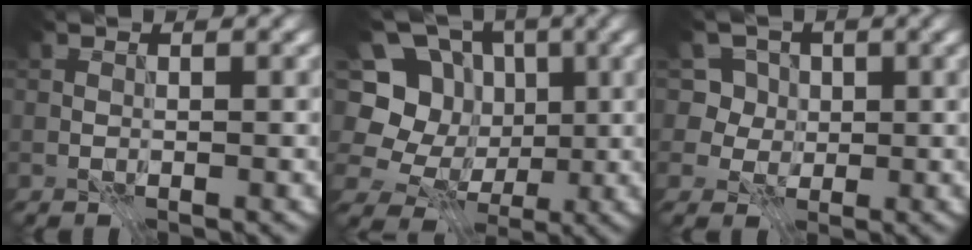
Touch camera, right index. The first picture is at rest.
{"total": 10.3, "force": [1.2, 9.2, 4.4], "torque": [-0.099, 0.039, -0.014]}
{"total": 6.9, "force": [2.9, 5.8, 2.5], "torque": [-0.031, 0.016, 0.028]}